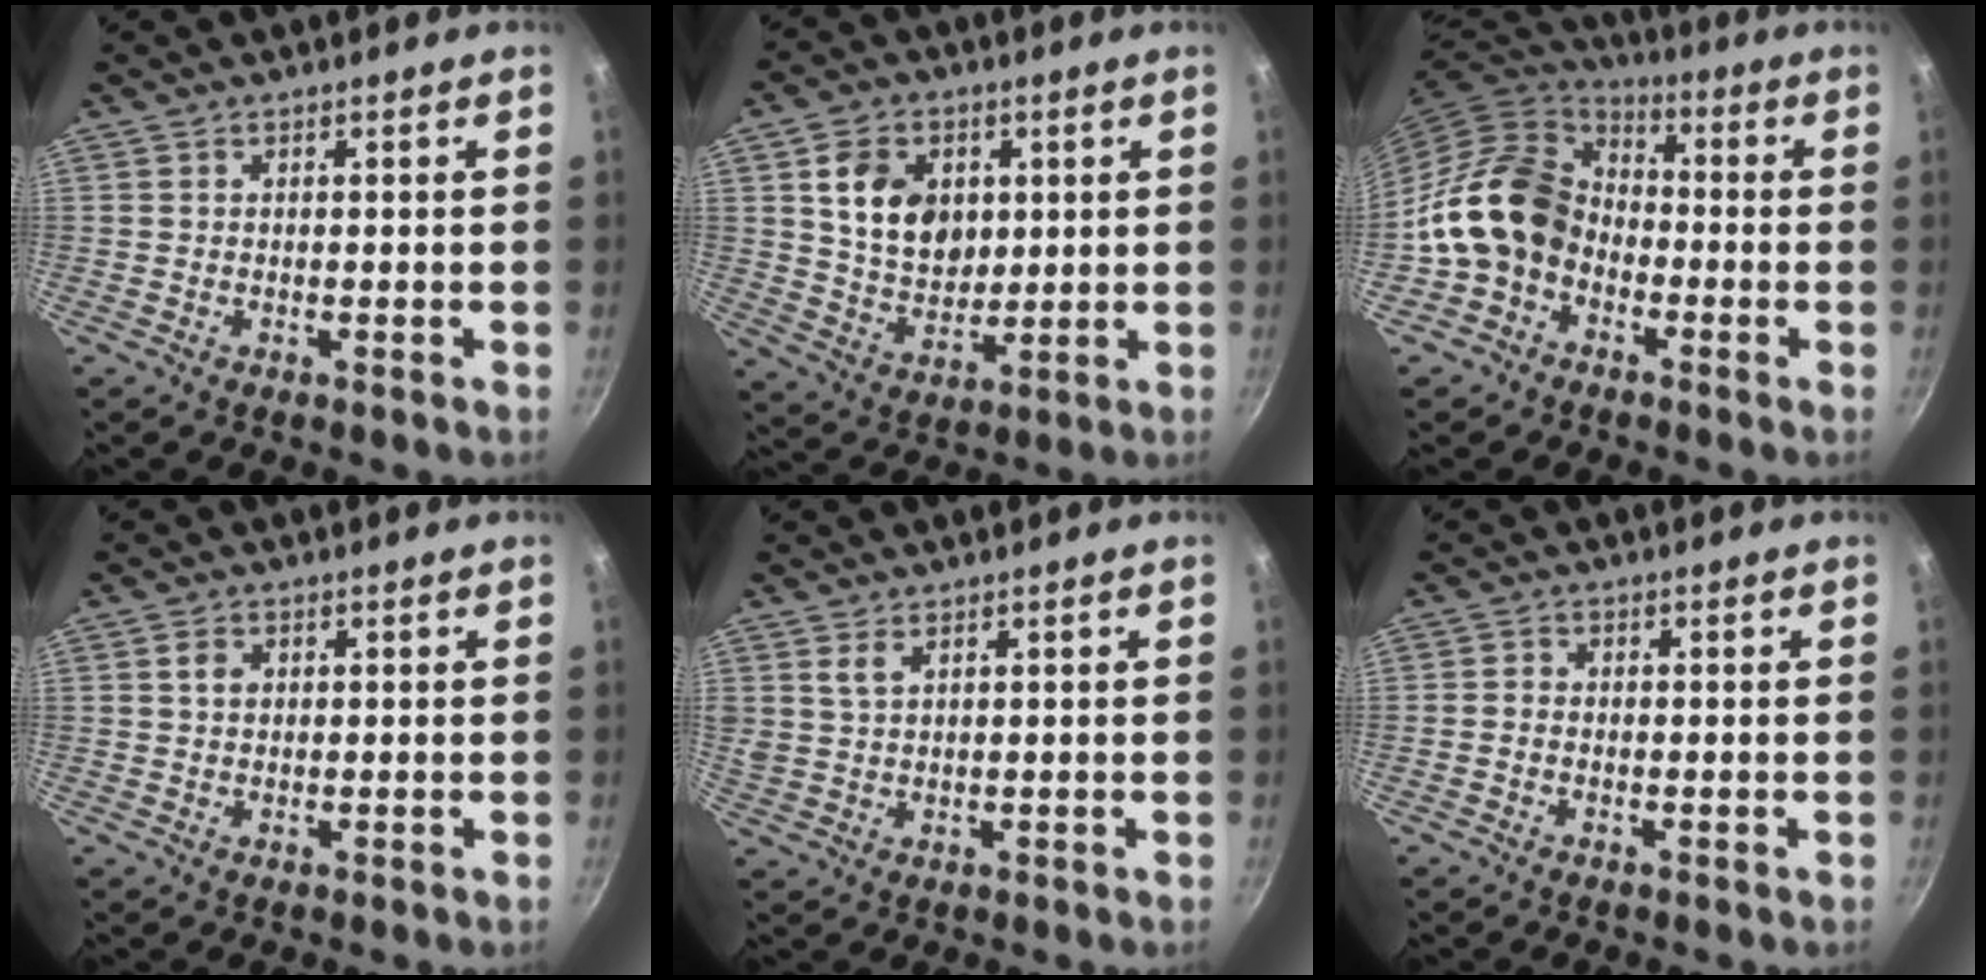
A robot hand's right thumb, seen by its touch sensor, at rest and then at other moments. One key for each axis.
{"total": 11.8, "fx": 3.0, "fy": 9.0, "fz": 6.9, "tx": -0.091, "ty": -0.013, "tz": 0.058}
{"total": 14.2, "fx": -3.8, "fy": 11.2, "fz": 7.8, "tx": -0.105, "ty": 0.048, "tz": -0.091}
{"total": 2.0, "fx": 0.5, "fy": 1.6, "fz": 1.2, "tx": -0.013, "ty": 0.003, "tz": 0.007}
{"total": 2.9, "fx": 1.6, "fy": 1.5, "fz": 1.8, "tx": -0.034, "ty": -0.006, "tz": 0.034}
{"total": 1.5, "fx": -0.7, "fy": 1.2, "fz": 0.6, "tx": -0.007, "ty": 0.009, "tz": -0.017}